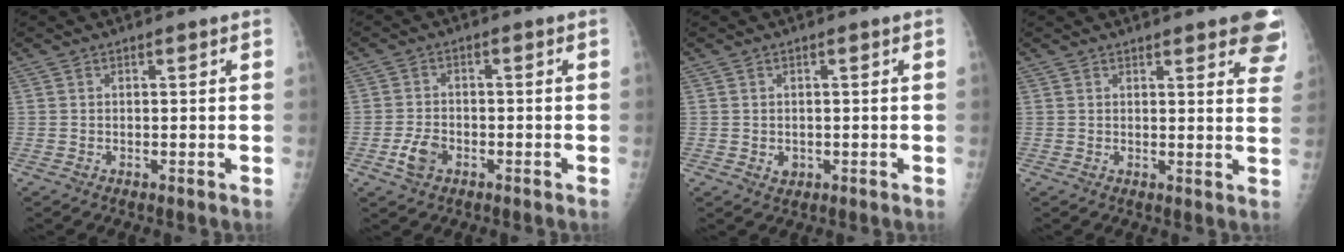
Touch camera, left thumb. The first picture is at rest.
{"total": 4.2, "force": [-2.1, 2.7, 2.4], "torque": [-0.046, 0.010, -0.037]}
{"total": 1.6, "force": [-0.4, 1.4, 0.7], "torque": [-0.001, 0.000, 0.001]}
{"total": 10.4, "force": [6.9, 2.8, 7.2], "torque": [-0.055, -0.026, 0.067]}